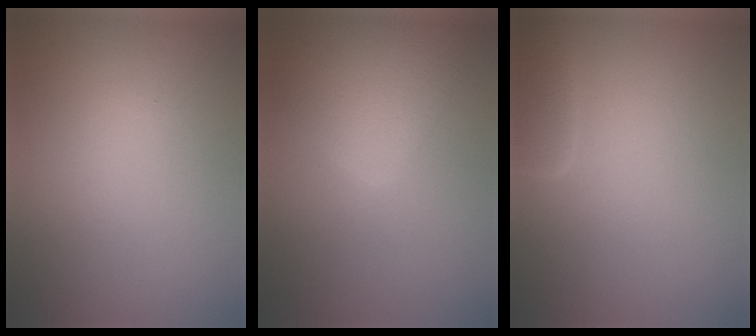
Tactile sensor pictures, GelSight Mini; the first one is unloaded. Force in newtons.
{"total": 4.8, "press": 4.8, "slide": 0.1}
{"total": 2.0, "press": 2.0, "slide": 0.1}